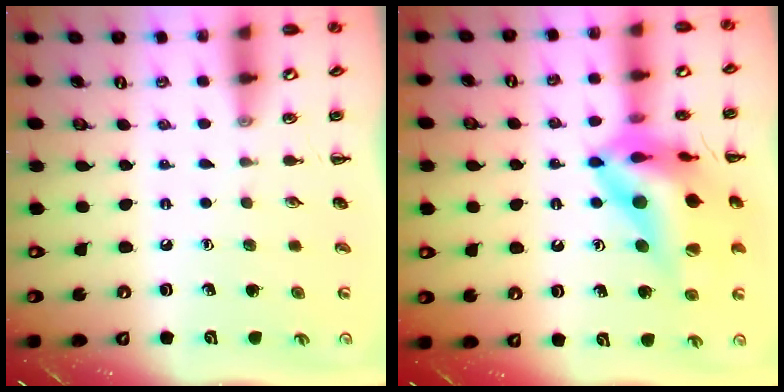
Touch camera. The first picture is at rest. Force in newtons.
{"total": 20.1, "press": 19.6, "slide": 4.5}